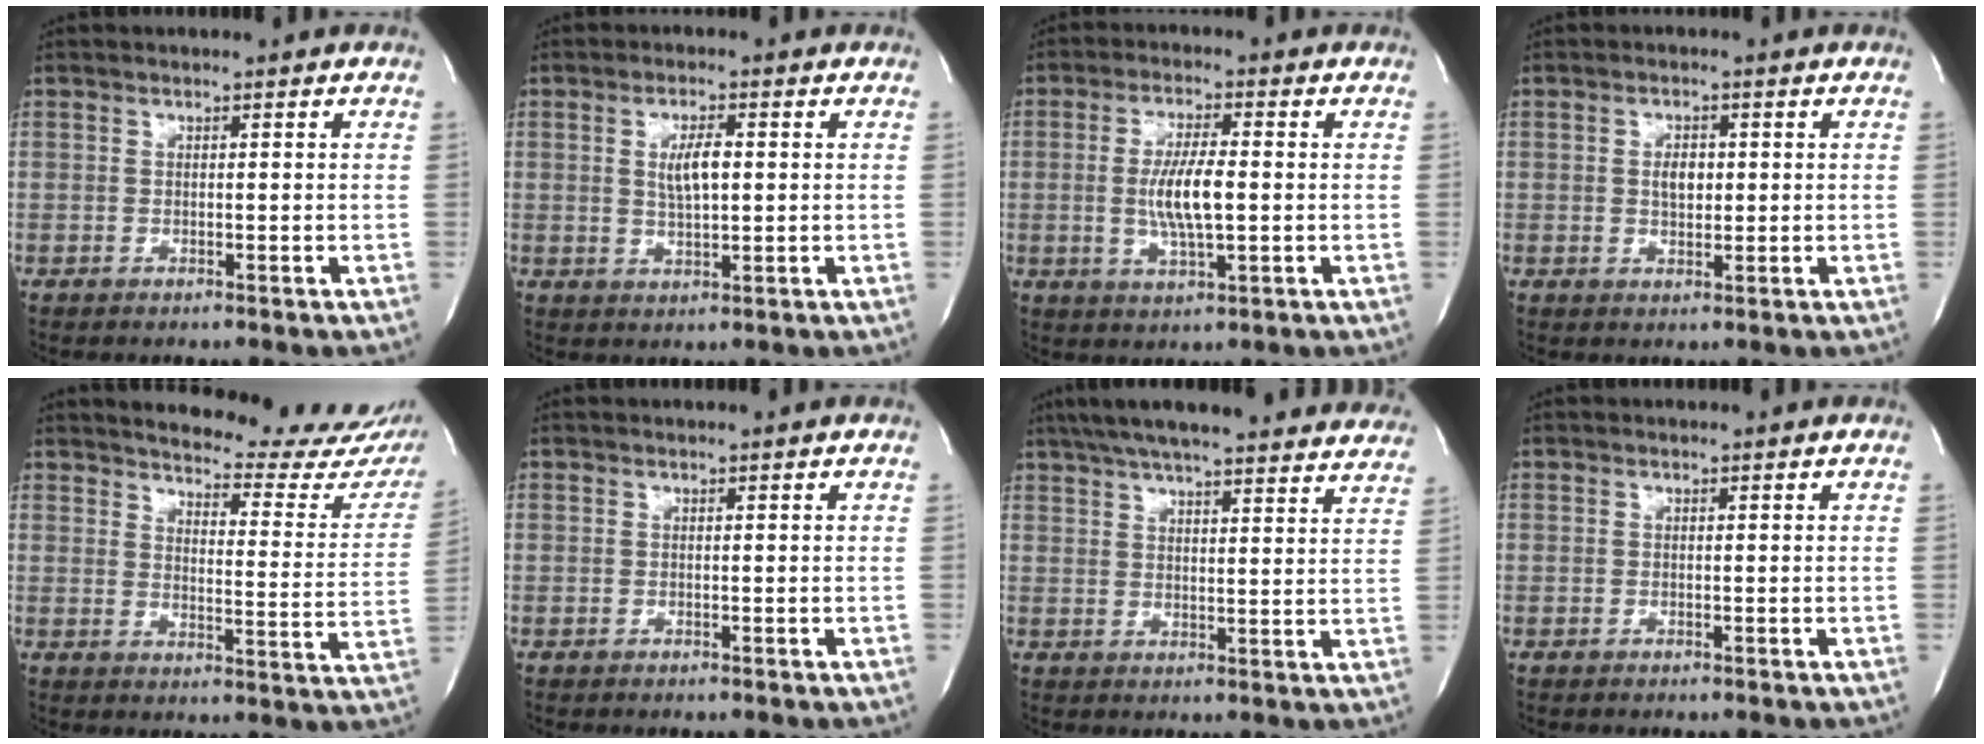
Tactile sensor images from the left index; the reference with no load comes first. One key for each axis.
{"total": 4.5, "fx": 0.7, "fy": 1.3, "fz": 4.2, "tx": -0.079, "ty": 0.002, "tz": 0.015}
{"total": 7.3, "fx": -0.4, "fy": 1.4, "fz": 7.1, "tx": -0.147, "ty": -0.005, "tz": -0.006}
{"total": 2.9, "fx": 0.4, "fy": 1.6, "fz": 2.3, "tx": -0.041, "ty": 0.001, "tz": 0.007}
{"total": 21.0, "fx": 19.6, "fy": 3.0, "fz": 7.1, "tx": -0.087, "ty": -0.097, "tz": 0.218}
{"total": 0.0}
{"total": 28.9, "fx": 25.6, "fy": 4.1, "fz": 12.8, "tx": -0.213, "ty": -0.010, "tz": 0.317}
{"total": 0.0}